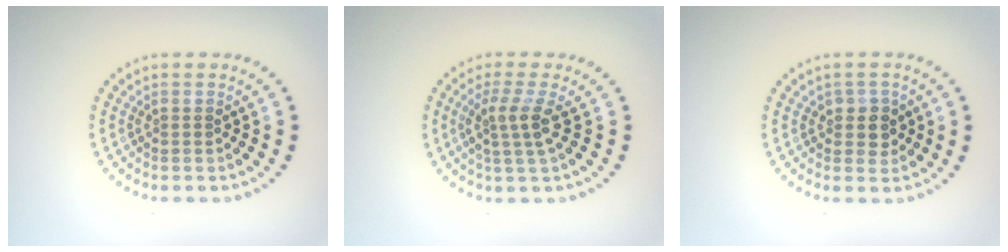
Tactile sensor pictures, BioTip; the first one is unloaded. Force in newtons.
{"total": 2.7, "press": 2.0, "slide": 1.8}
{"total": 2.0, "press": 1.8, "slide": 0.7}